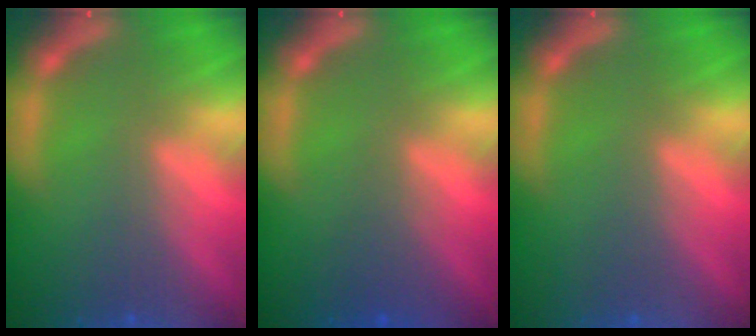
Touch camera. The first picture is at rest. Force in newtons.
{"total": 1.9}
{"total": 0.0}